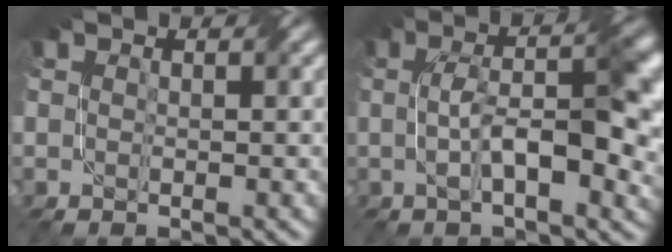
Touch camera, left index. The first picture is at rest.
{"total": 8.8, "force": [-0.2, 3.0, 8.3], "torque": [-0.128, 0.007, -0.003]}